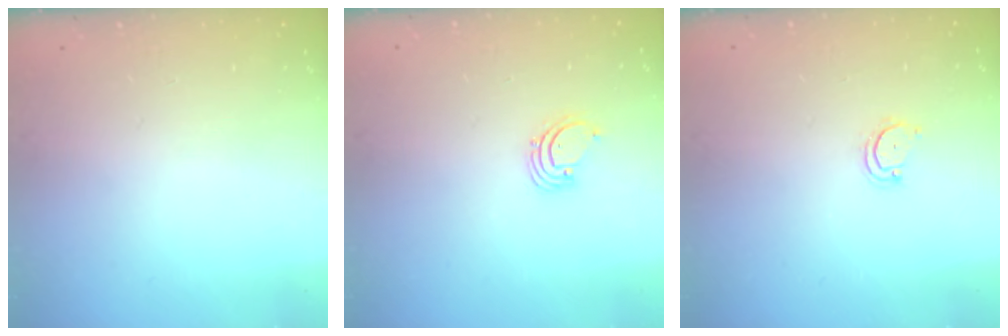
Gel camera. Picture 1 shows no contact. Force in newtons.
{"total": 1.4, "press": 1.4, "slide": 0.1}
{"total": 2.8, "press": 2.8, "slide": 0.3}